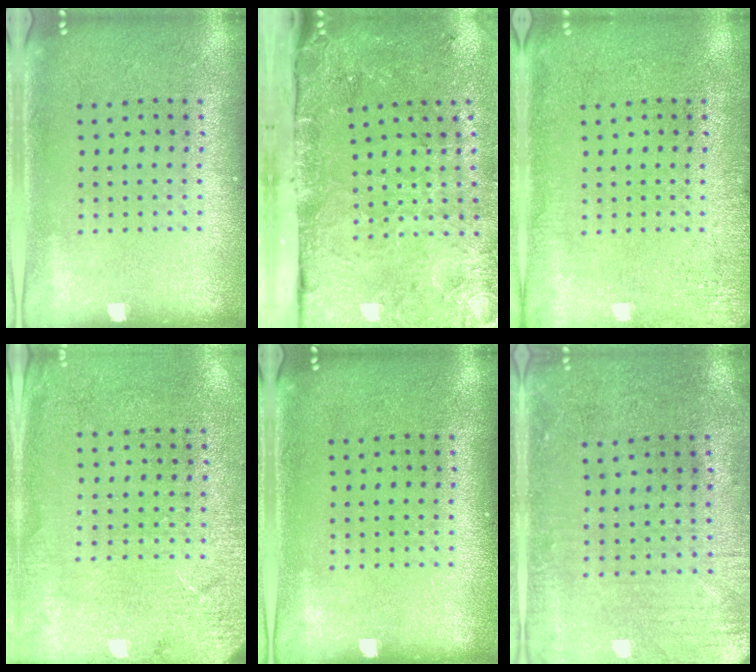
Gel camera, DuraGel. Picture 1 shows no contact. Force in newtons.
{"total": 4.9, "press": 3.7, "slide": 3.2}
{"total": 2.3, "press": 2.2, "slide": 0.3}
{"total": 2.6, "press": 2.5, "slide": 0.7}
{"total": 0.0}
{"total": 0.5, "press": 0.3, "slide": 0.5}